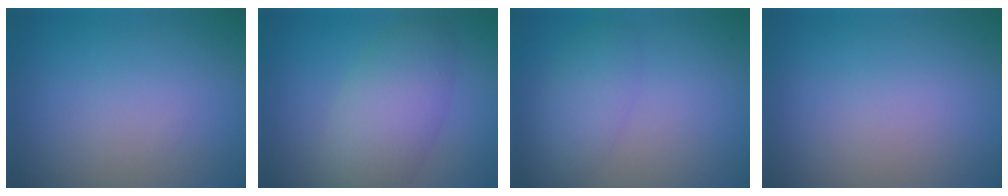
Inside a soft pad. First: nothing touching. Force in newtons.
{"total": 5.5, "press": 5.5, "slide": 0.1}
{"total": 2.8, "press": 2.8, "slide": 0.2}
{"total": 0.0}